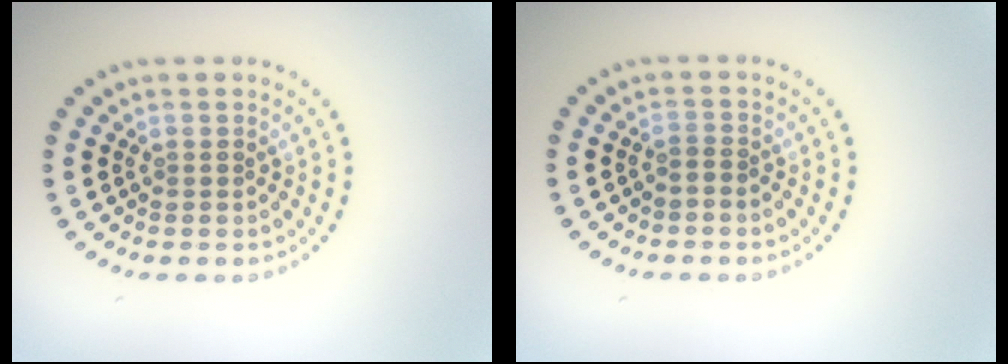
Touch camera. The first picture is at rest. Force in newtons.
{"total": 0.6, "press": 0.3, "slide": 0.5}